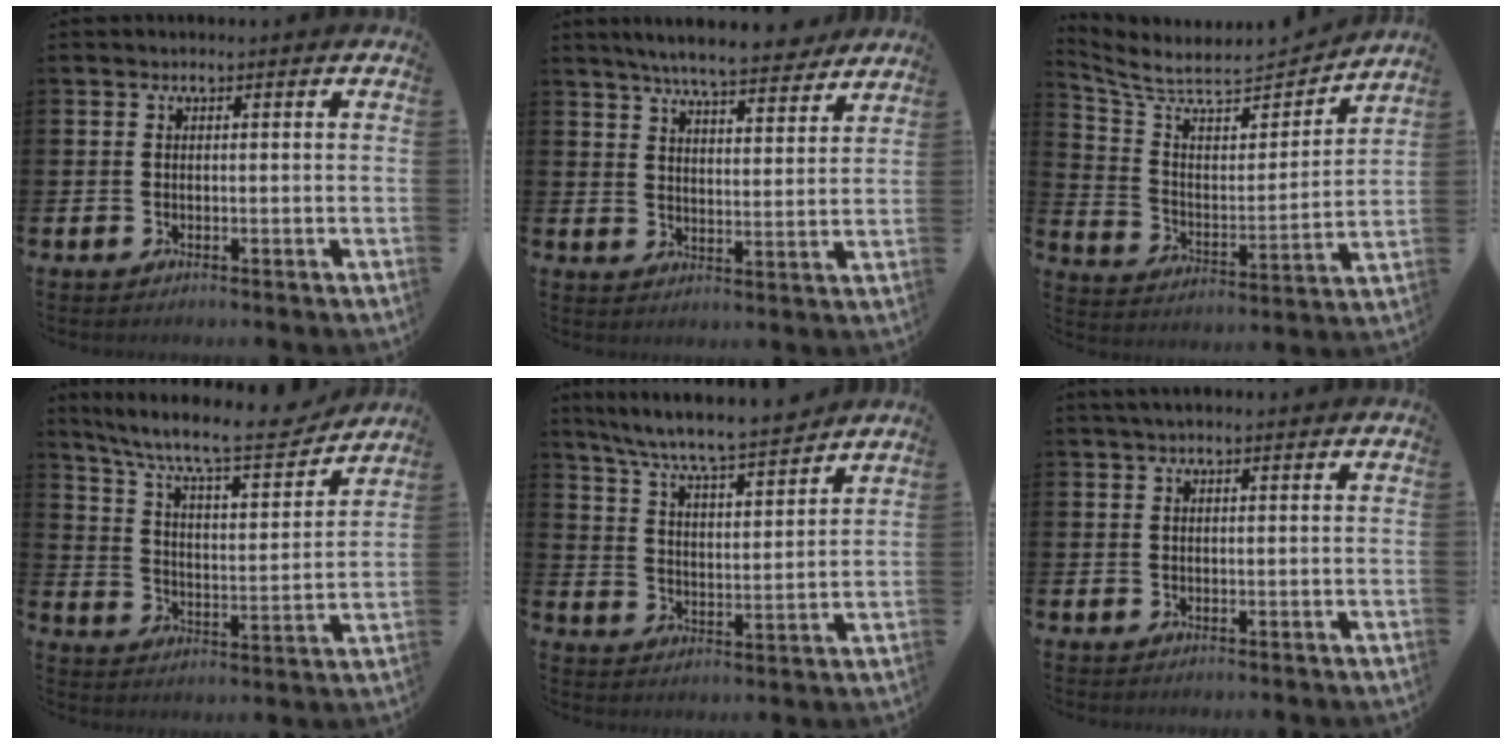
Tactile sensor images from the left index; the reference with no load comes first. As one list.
[{"total": 7.4, "force": [7.0, 0.6, 2.3], "torque": [-0.047, -0.044, 0.120]}, {"total": 6.8, "force": [6.3, 1.8, 2.0], "torque": [-0.078, -0.058, 0.104]}, {"total": 10.7, "force": [9.3, 2.1, 4.9], "torque": [-0.118, -0.063, 0.151]}, {"total": 7.8, "force": [7.4, 0.3, 2.4], "torque": [-0.078, -0.055, 0.128]}, {"total": 1.5, "force": [1.2, 0.2, 0.9], "torque": [-0.014, 0.002, 0.020]}]